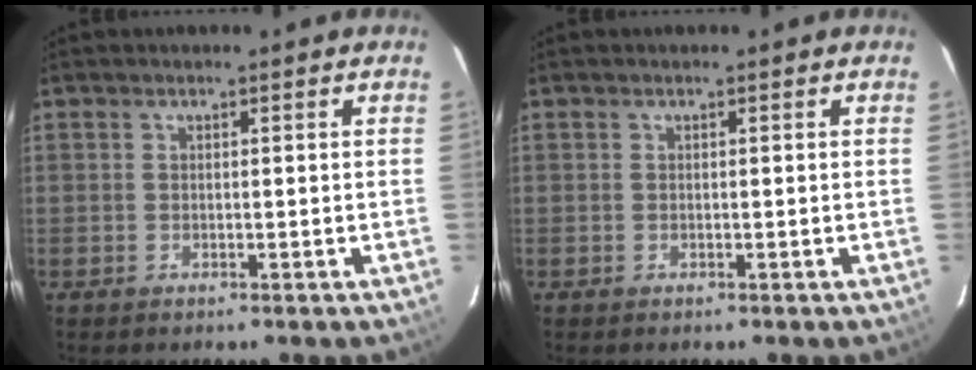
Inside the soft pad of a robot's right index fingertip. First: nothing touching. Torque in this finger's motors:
{"motor_torque": [0.00, 0.00, 0.02, 0.01]}